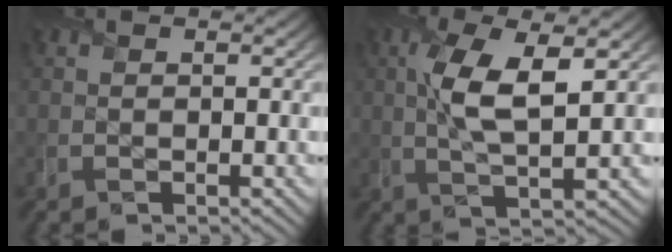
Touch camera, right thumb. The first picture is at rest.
{"total": 7.7, "force": [1.6, 2.5, 7.1], "torque": [-0.156, 0.005, 0.027]}